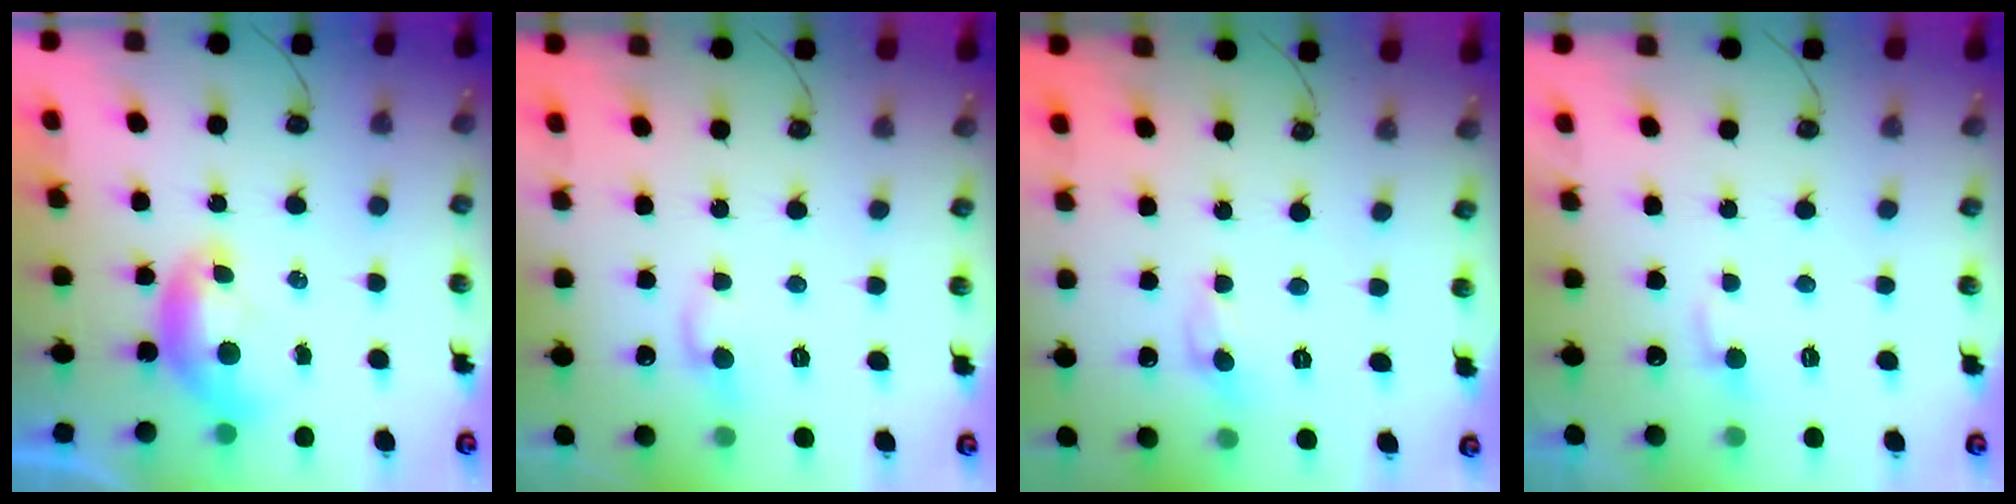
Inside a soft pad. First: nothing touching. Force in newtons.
{"total": 2.7, "press": 2.7, "slide": 0.6}
{"total": 0.0}
{"total": 1.8, "press": 1.7, "slide": 0.5}